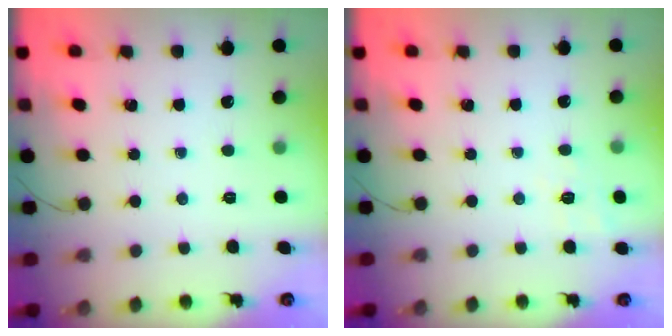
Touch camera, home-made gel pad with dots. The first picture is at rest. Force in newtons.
{"total": 8.5, "press": 8.2, "slide": 2.1}